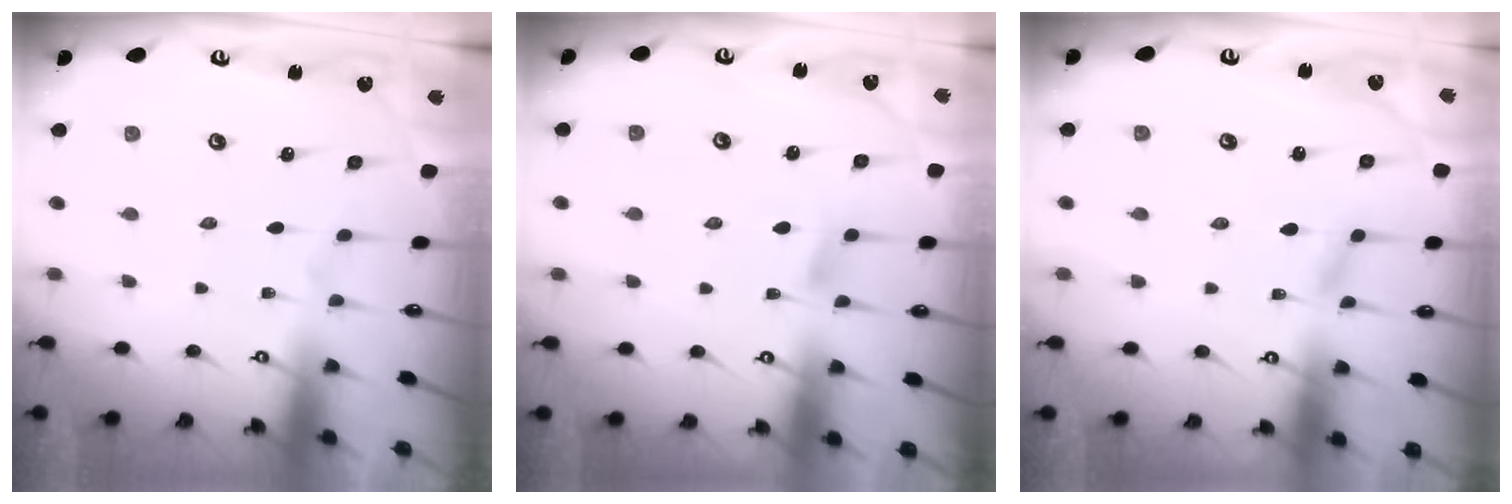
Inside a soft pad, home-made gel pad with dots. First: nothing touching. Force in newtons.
{"total": 5.2, "press": 5.1, "slide": 0.6}
{"total": 3.3, "press": 3.2, "slide": 0.4}